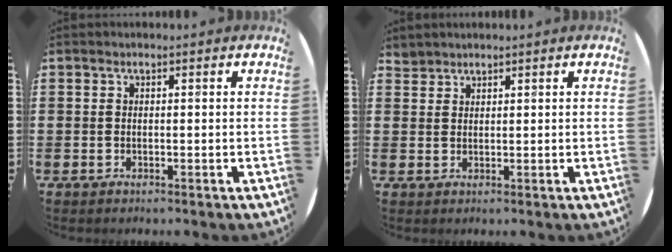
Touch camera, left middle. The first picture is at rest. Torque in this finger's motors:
{"motor_torque": [-0.29, -0.15, -0.10, 0.00]}